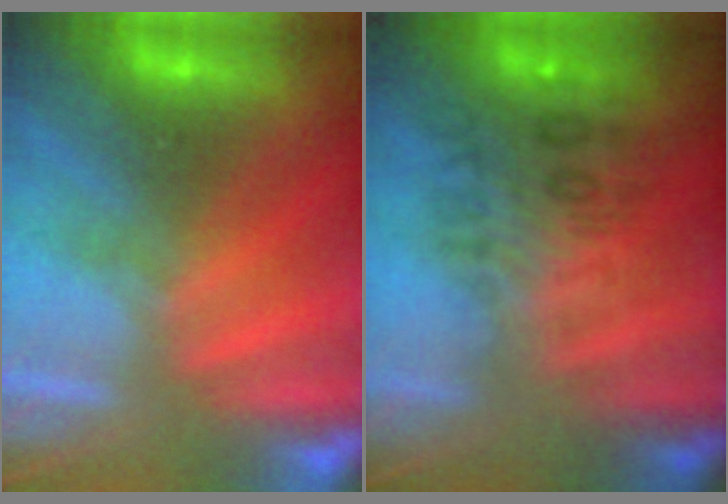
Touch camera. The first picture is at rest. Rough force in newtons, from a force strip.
{"total": 2.8}